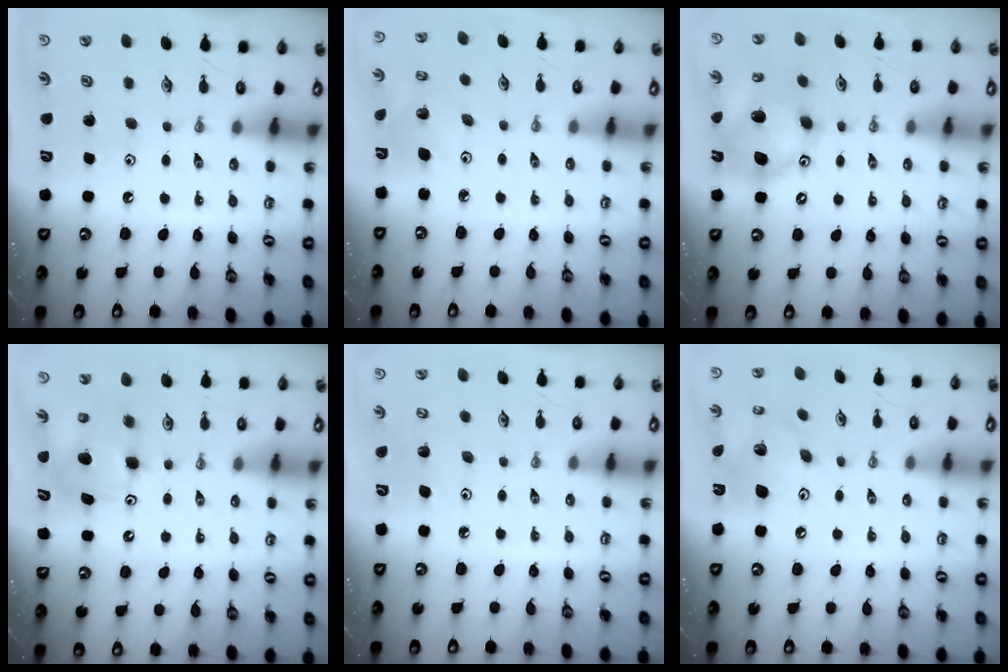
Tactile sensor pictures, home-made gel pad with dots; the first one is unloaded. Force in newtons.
{"total": 3.7, "press": 3.3, "slide": 1.6}
{"total": 14.0, "press": 13.8, "slide": 2.5}
{"total": 9.2, "press": 9.2, "slide": 0.3}
{"total": 4.6, "press": 4.6, "slide": 0.3}
{"total": 14.3, "press": 14.2, "slide": 1.7}